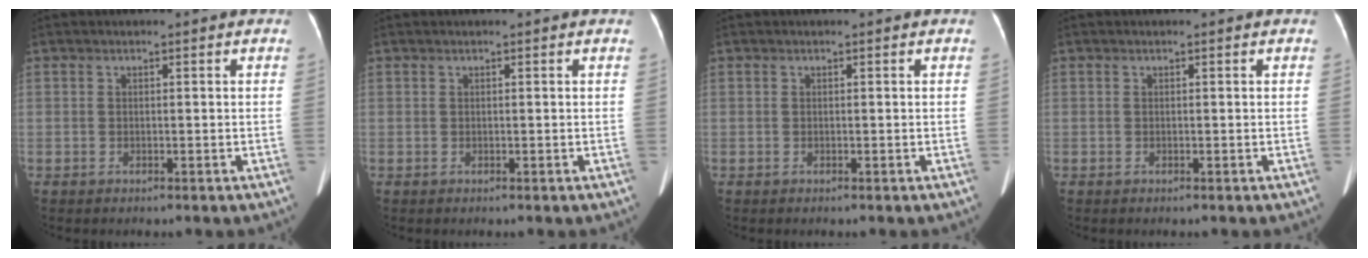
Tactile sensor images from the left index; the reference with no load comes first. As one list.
[{"total": 0.6, "force": [0.5, 0.0, 0.2], "torque": [-0.007, 0.005, 0.013]}, {"total": 0.0}, {"total": 0.0}]